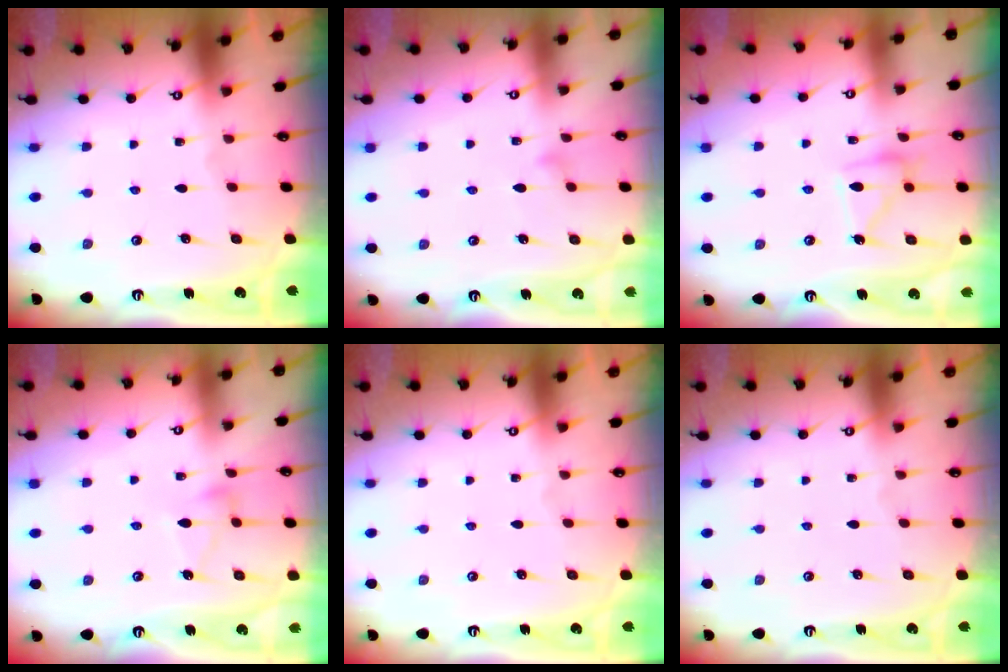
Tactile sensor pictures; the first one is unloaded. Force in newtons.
{"total": 8.6, "press": 8.6, "slide": 0.6}
{"total": 11.6, "press": 11.5, "slide": 0.8}
{"total": 5.1, "press": 5.1, "slide": 0.3}
{"total": 0.0}
{"total": 0.0}